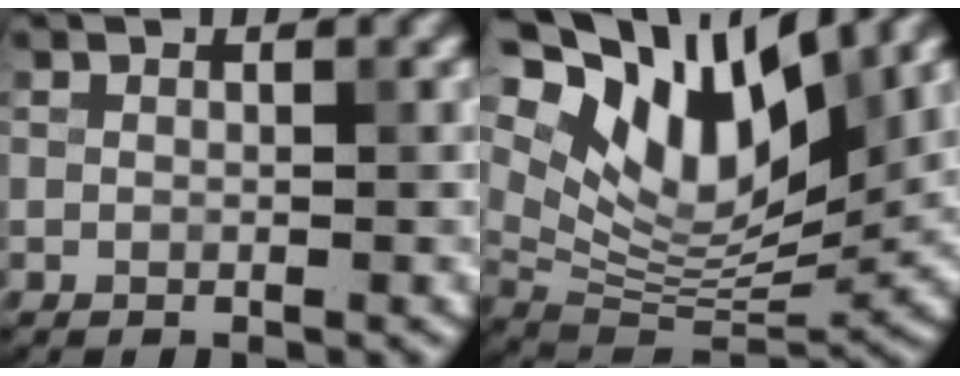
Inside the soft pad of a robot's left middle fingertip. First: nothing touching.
{"total": 12.5, "force": [7.0, 5.3, 8.9], "torque": [-0.164, 0.006, 0.130]}